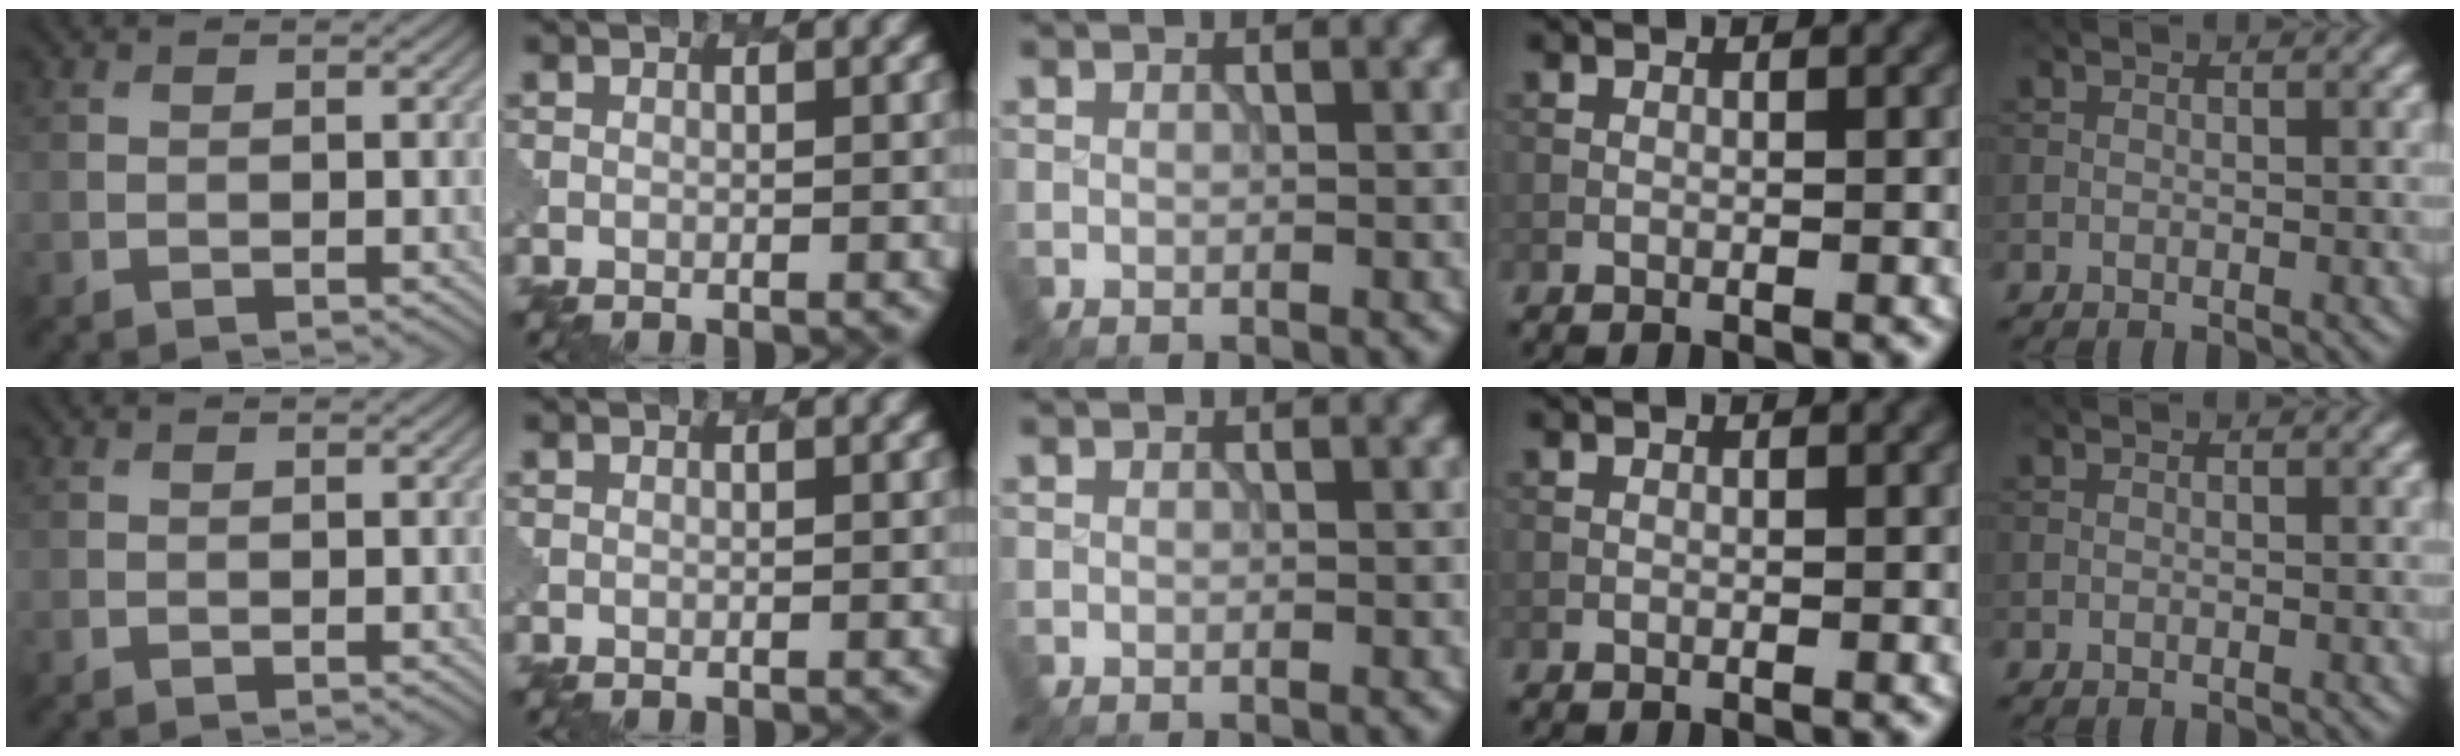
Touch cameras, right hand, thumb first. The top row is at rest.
{}